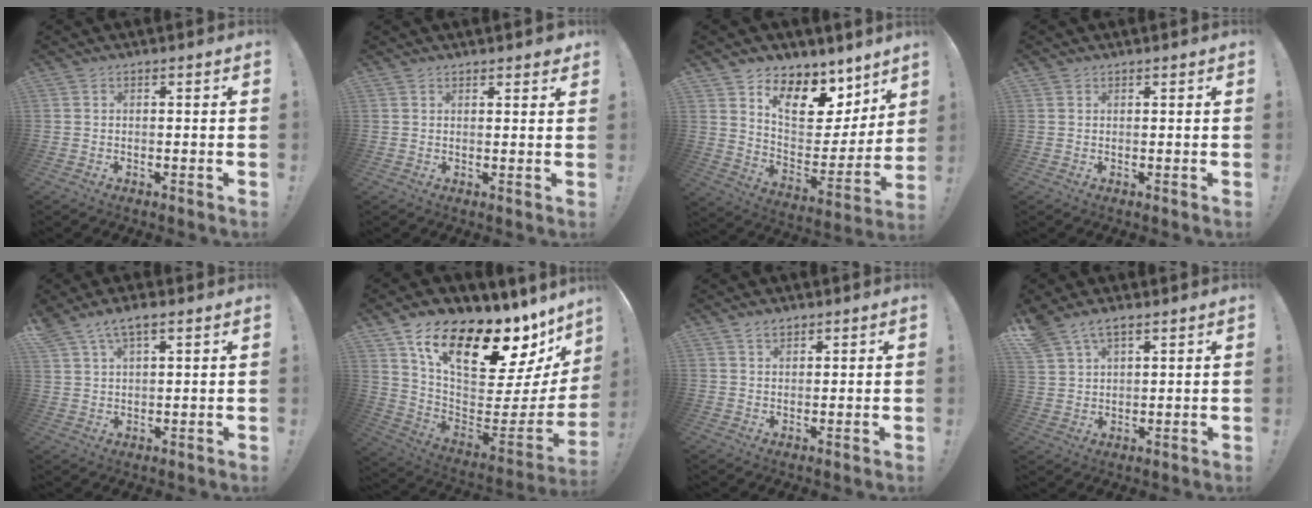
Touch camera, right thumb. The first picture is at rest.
{"total": 1.9, "force": [1.6, 0.9, 0.4], "torque": [0.012, -0.014, 0.026]}
{"total": 13.0, "force": [8.5, 7.3, 6.4], "torque": [-0.096, -0.068, 0.151]}
{"total": 0.8, "force": [0.7, 0.4, 0.0], "torque": [0.006, -0.004, 0.013]}
{"total": 5.9, "force": [4.1, 2.1, 3.7], "torque": [-0.070, -0.014, 0.076]}
{"total": 20.9, "force": [11.3, 9.8, 14.6], "torque": [-0.216, -0.075, 0.213]}
{"total": 2.6, "force": [2.1, 1.3, 0.9], "torque": [-0.006, -0.012, 0.037]}
{"total": 6.7, "force": [4.9, 3.3, 3.2], "torque": [-0.066, -0.021, 0.099]}